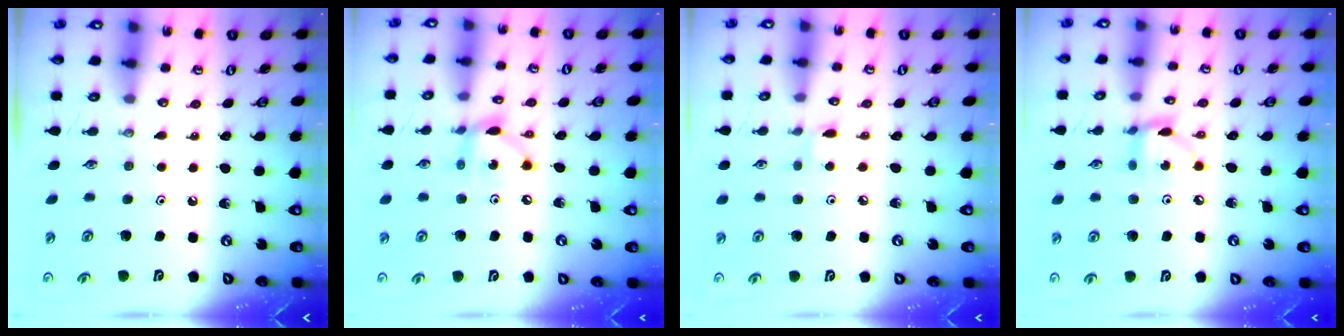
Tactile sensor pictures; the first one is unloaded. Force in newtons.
{"total": 9.2, "press": 9.2, "slide": 0.5}
{"total": 1.8, "press": 1.7, "slide": 0.2}
{"total": 7.4, "press": 7.4, "slide": 0.1}